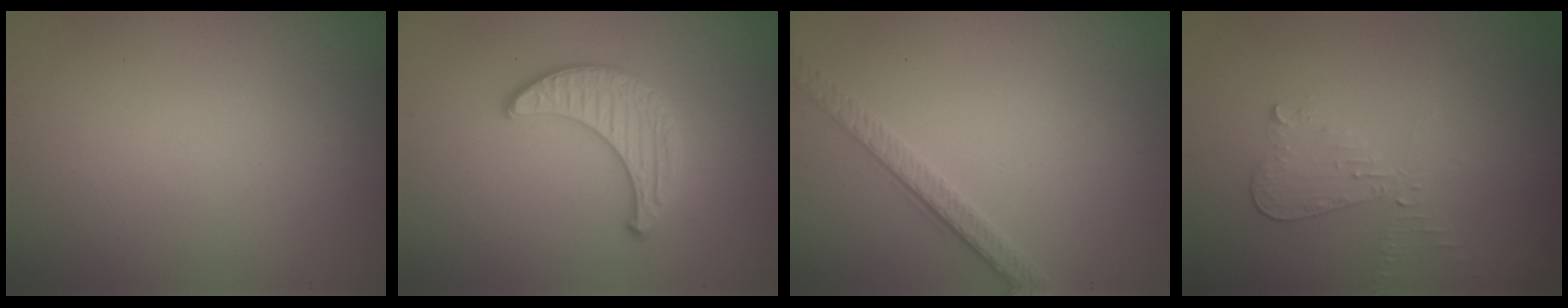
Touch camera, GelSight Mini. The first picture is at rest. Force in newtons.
{"total": 2.4, "press": 2.4, "slide": 0.1}
{"total": 2.6, "press": 2.0, "slide": 1.7}
{"total": 2.2, "press": 2.2, "slide": 0.2}